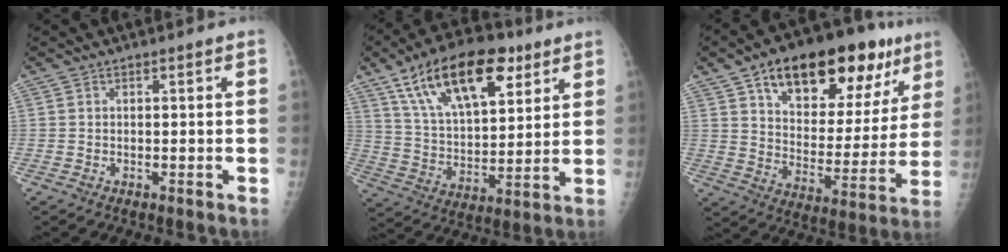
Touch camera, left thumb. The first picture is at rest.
{"total": 21.8, "force": [11.6, 10.4, 15.2], "torque": [-0.230, -0.026, 0.203]}
{"total": 26.5, "force": [14.4, 13.1, 18.1], "torque": [-0.224, -0.013, 0.222]}